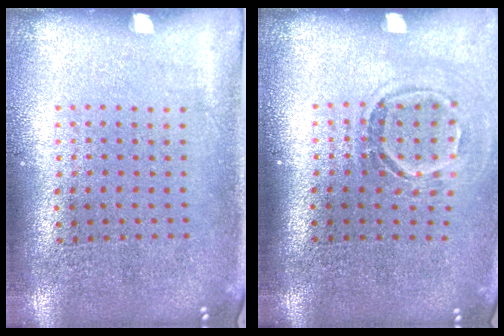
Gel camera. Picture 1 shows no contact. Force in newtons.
{"total": 1.6, "press": 1.1, "slide": 1.1}